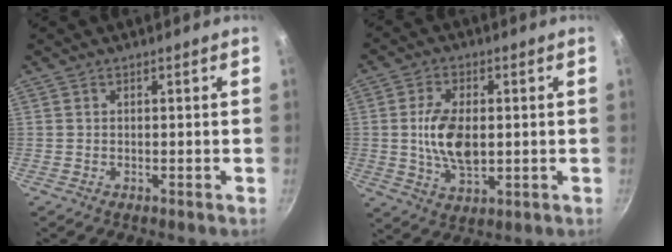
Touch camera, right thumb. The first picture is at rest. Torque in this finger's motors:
{"motor_torque": [0.98, 1.47, 1.33, -0.54, 0.09]}